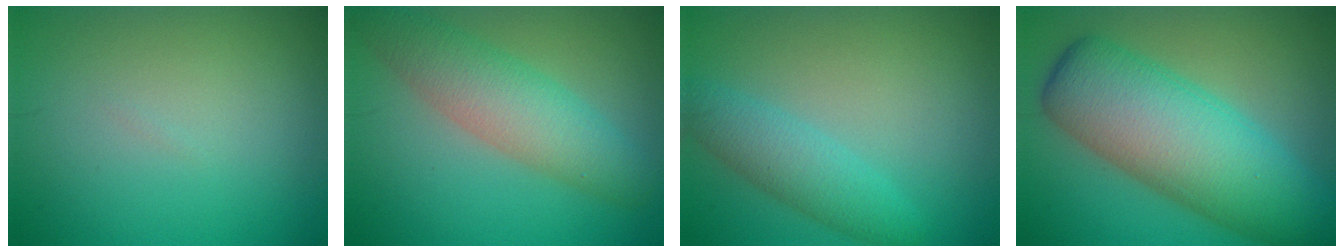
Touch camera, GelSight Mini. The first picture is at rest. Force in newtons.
{"total": 5.7, "press": 5.7, "slide": 0.1}
{"total": 3.5, "press": 3.5, "slide": 0.2}
{"total": 11.5, "press": 11.5, "slide": 0.1}